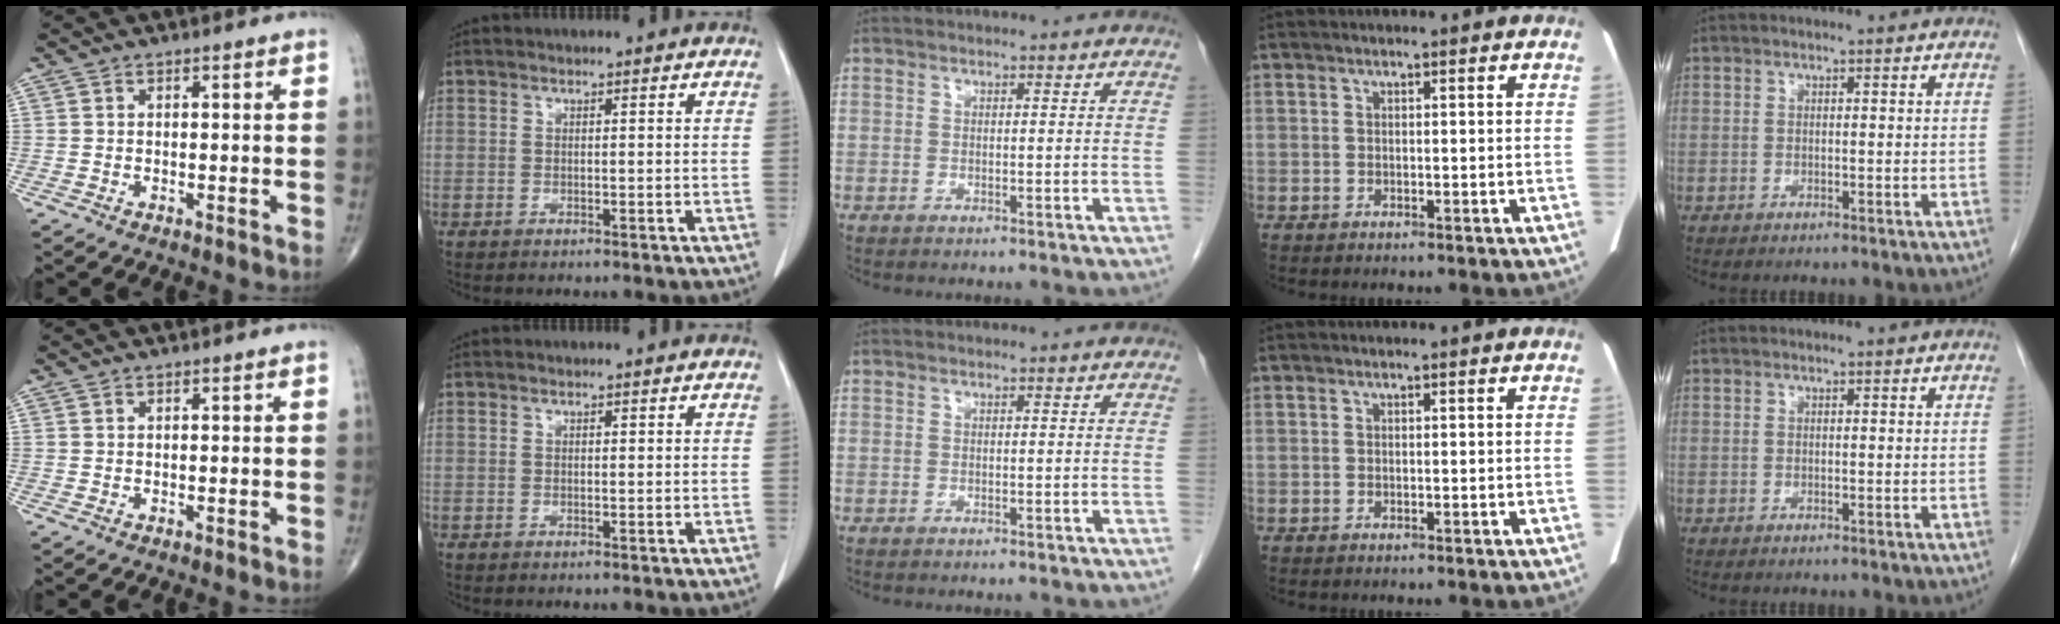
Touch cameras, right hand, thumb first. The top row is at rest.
{}